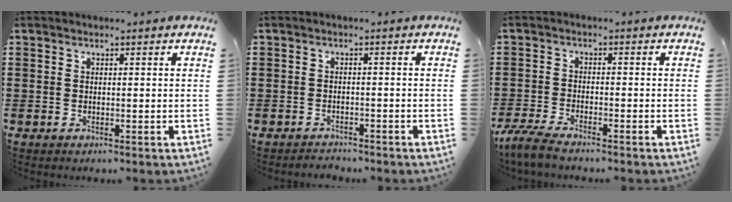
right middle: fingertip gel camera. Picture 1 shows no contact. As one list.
[{"total": 1.4, "force": [-1.4, 0.2, 0.0], "torque": [-0.005, -0.001, -0.030]}, {"total": 4.0, "force": [-3.6, 0.1, 1.8], "torque": [-0.059, -0.016, -0.076]}]